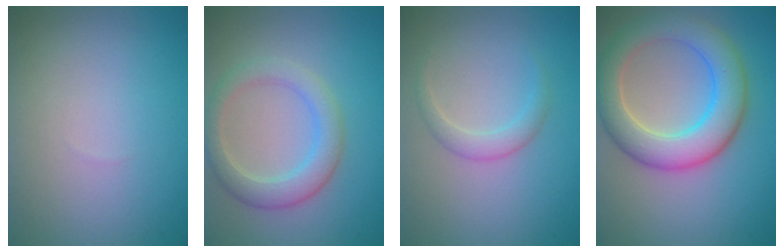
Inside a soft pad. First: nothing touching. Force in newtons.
{"total": 3.6, "press": 3.6, "slide": 0.1}
{"total": 1.7, "press": 1.7, "slide": 0.1}
{"total": 7.0, "press": 7.0, "slide": 0.3}